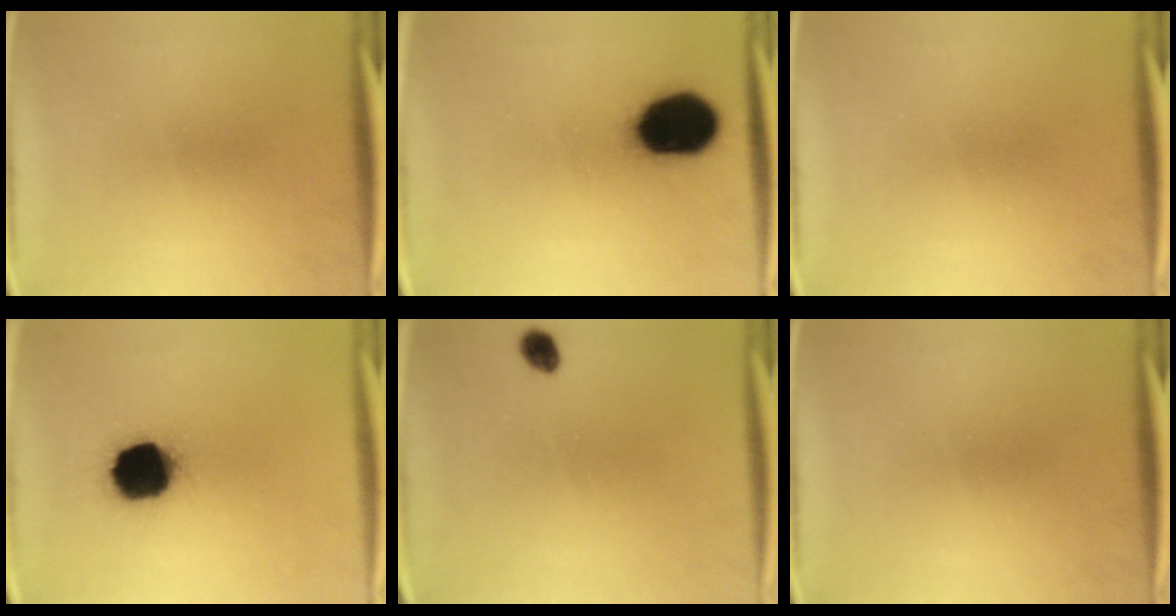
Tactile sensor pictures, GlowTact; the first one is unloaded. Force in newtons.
{"total": 17.4}
{"total": 0.0}
{"total": 16.4}
{"total": 2.2}
{"total": 0.0}